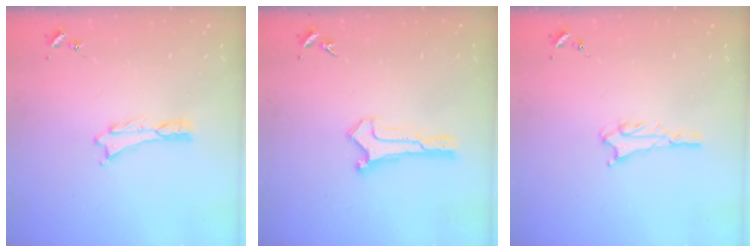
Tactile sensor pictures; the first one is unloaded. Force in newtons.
{"total": 0.0}
{"total": 1.8, "press": 1.8, "slide": 0.2}